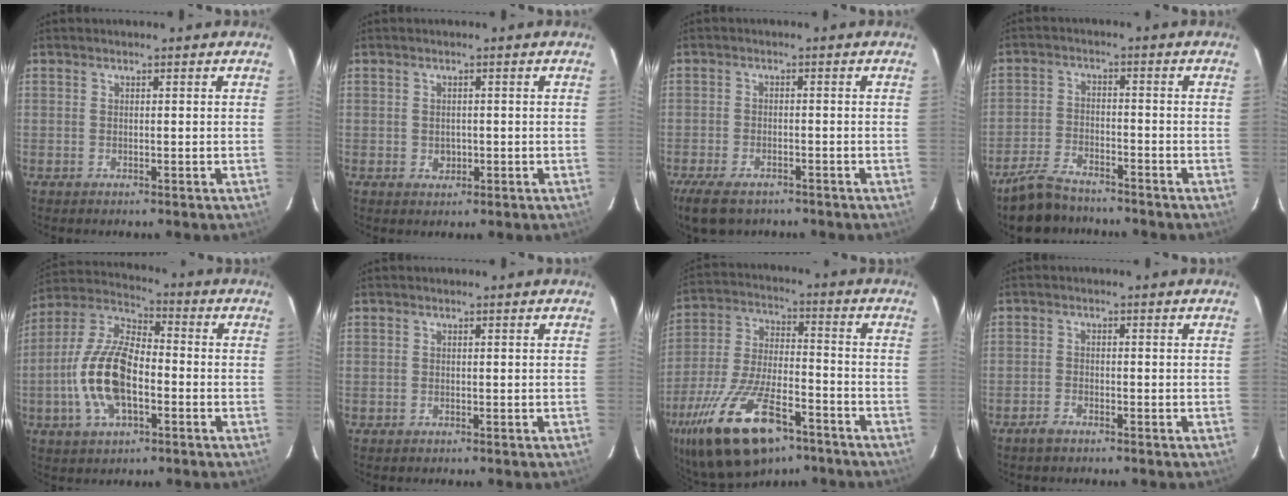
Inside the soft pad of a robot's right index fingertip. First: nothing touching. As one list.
[{"total": 1.8, "force": [-0.3, 1.7, 0.7], "torque": [-0.010, 0.001, 0.000]}, {"total": 8.1, "force": [-6.0, 3.7, 4.1], "torque": [-0.108, -0.019, -0.107]}, {"total": 8.4, "force": [-7.2, 3.1, 2.9], "torque": [-0.089, 0.001, -0.124]}, {"total": 15.0, "force": [-3.9, 6.9, 12.8], "torque": [-0.271, 0.005, -0.077]}, {"total": 0.6, "force": [-0.2, 0.6, 0.0], "torque": [0.002, 0.001, -0.004]}, {"total": 22.7, "force": [-13.9, 9.6, 15.2], "torque": [-0.316, -0.030, -0.238]}, {"total": 2.3, "force": [-1.9, 1.0, 1.0], "torque": [-0.030, 0.001, -0.037]}]